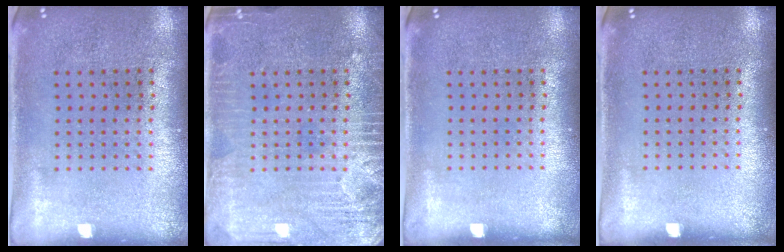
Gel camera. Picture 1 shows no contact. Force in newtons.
{"total": 3.9, "press": 3.9, "slide": 0.5}
{"total": 0.0}
{"total": 0.0}